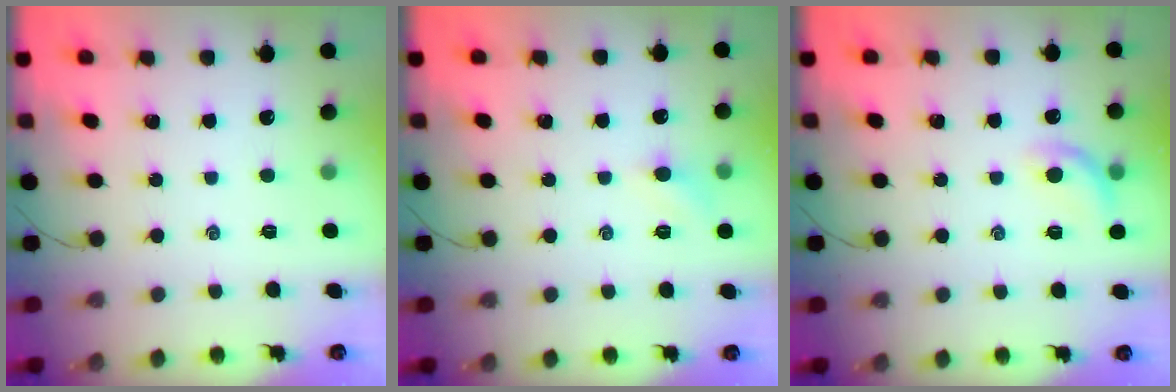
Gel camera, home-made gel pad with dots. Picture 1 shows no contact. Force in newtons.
{"total": 5.3, "press": 5.1, "slide": 1.5}
{"total": 8.8, "press": 8.6, "slide": 1.7}